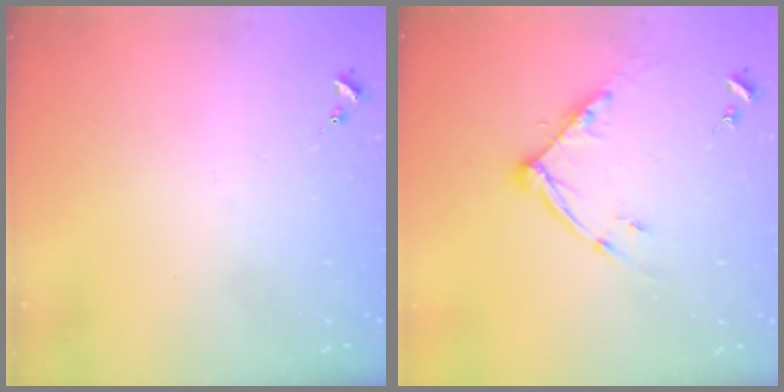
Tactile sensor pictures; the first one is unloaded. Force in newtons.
{"total": 10.3, "press": 10.2, "slide": 0.9}